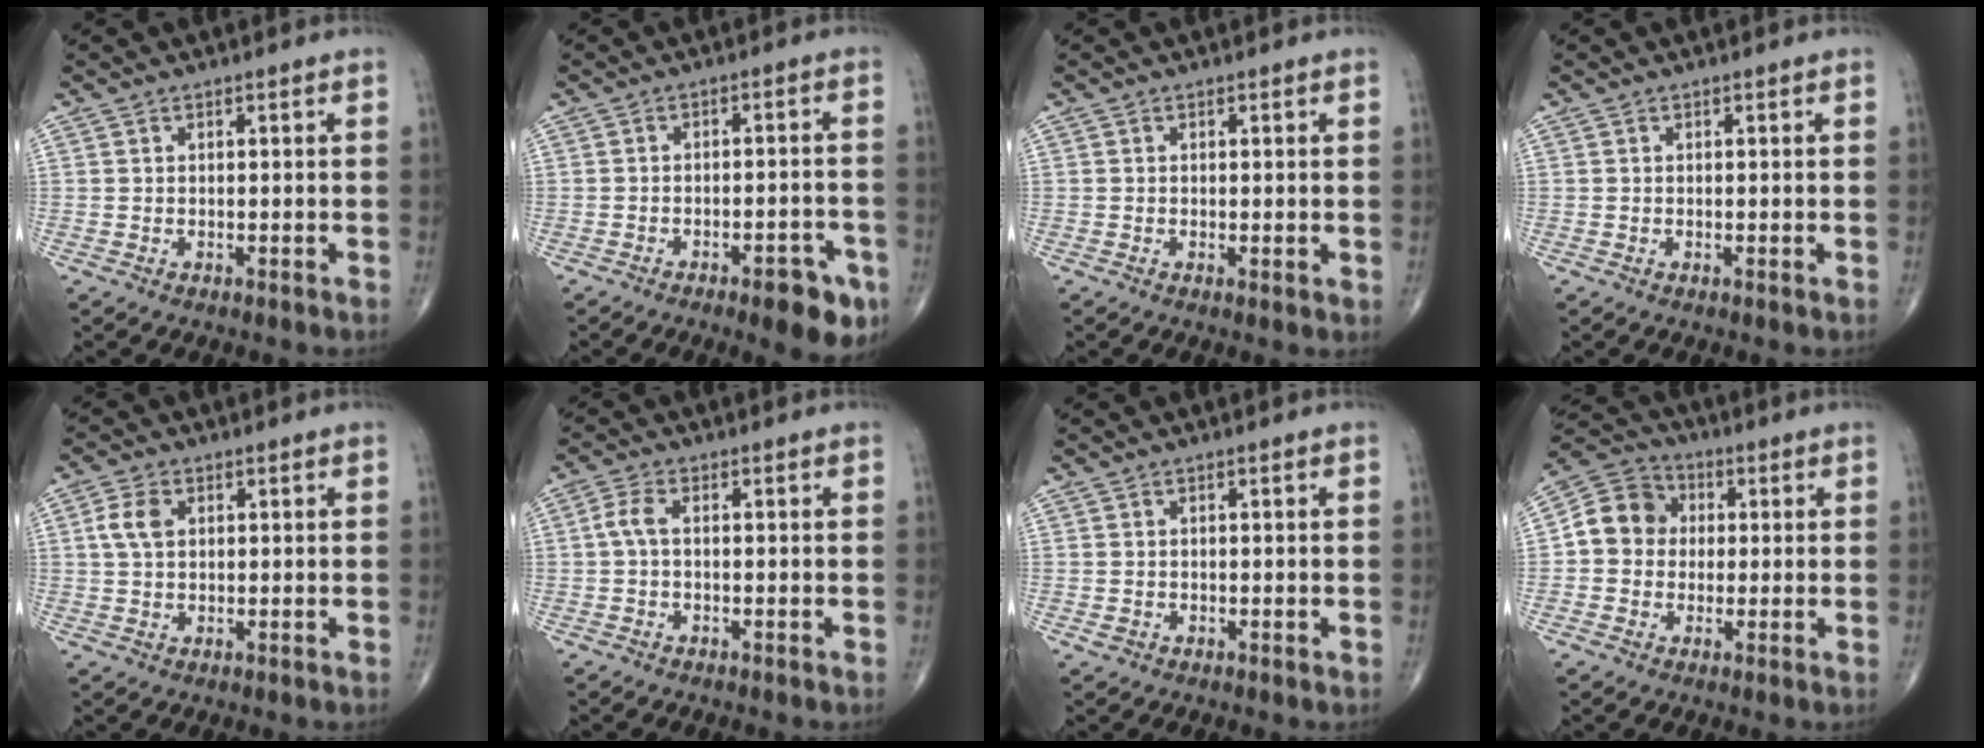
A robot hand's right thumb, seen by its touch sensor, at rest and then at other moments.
{"total": 8.2, "force": [-4.6, 2.7, 6.2], "torque": [-0.061, 0.023, -0.056]}
{"total": 1.1, "force": [0.0, 0.4, 1.0], "torque": [-0.016, -0.005, -0.003]}
{"total": 0.0}
{"total": 4.4, "force": [1.1, 2.9, 3.1], "torque": [-0.066, 0.004, 0.019]}
{"total": 2.8, "force": [-0.1, 1.3, 2.5], "torque": [-0.059, 0.005, -0.009]}
{"total": 0.9, "force": [-0.3, 0.7, 0.5], "torque": [-0.005, 0.002, -0.003]}
{"total": 9.2, "force": [0.5, 8.1, 4.2], "torque": [-0.053, 0.023, -0.006]}